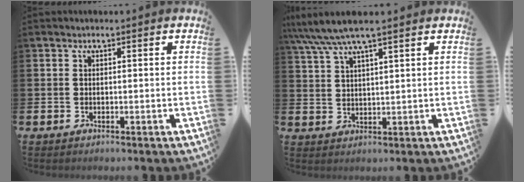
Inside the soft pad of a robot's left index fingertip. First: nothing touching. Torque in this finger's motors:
{"motor_torque": [1.03, -1.11, 1.05, 0.21]}